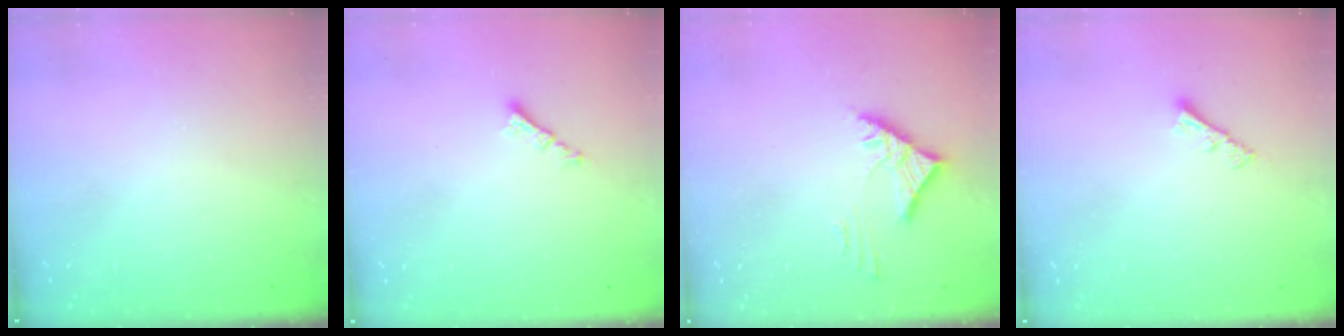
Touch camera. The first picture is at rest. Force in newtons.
{"total": 1.8, "press": 1.8, "slide": 0.2}
{"total": 4.0, "press": 3.9, "slide": 0.9}
{"total": 3.7, "press": 3.7, "slide": 0.5}